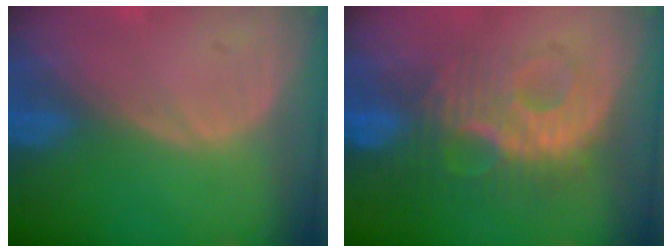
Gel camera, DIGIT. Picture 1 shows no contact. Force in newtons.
{"total": 9.3, "press": 9.0, "slide": 2.2}